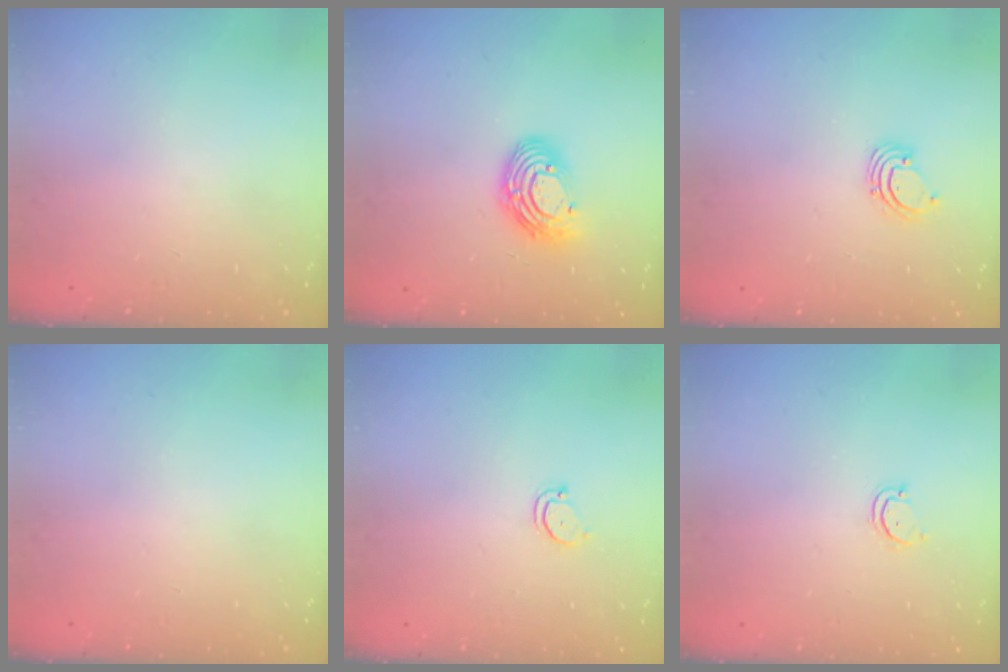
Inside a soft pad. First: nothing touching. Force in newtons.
{"total": 11.2, "press": 11.2, "slide": 1.0}
{"total": 1.6, "press": 1.6, "slide": 0.1}
{"total": 0.0}
{"total": 2.5, "press": 2.5, "slide": 0.3}
{"total": 2.6, "press": 2.6, "slide": 0.2}